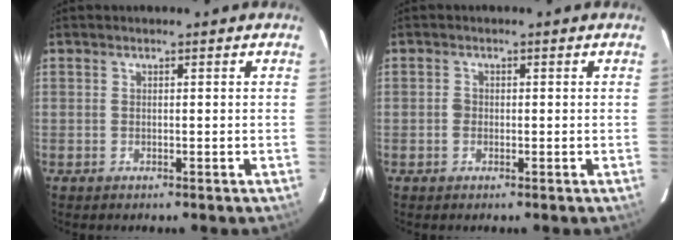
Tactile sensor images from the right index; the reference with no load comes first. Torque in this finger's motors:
{"motor_torque": [0.23, 0.14, 0.12, 0.02]}